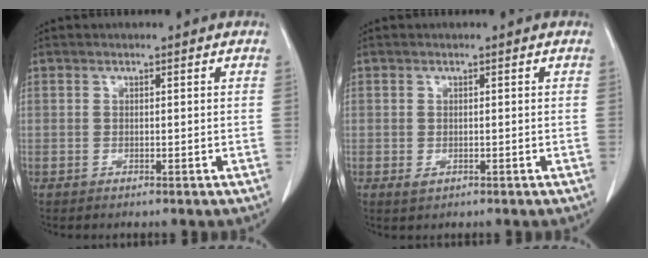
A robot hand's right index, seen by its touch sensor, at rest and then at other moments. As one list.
[{"total": 1.0, "force": [-0.2, 0.8, 0.6], "torque": [-0.005, 0.000, 0.004]}]